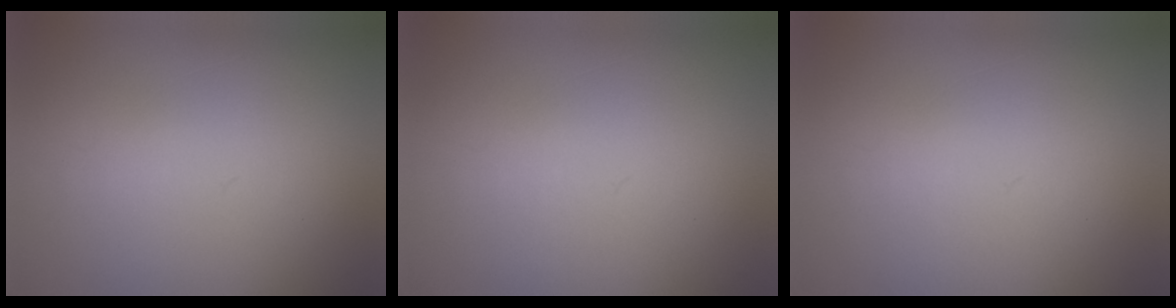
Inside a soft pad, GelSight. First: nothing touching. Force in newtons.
{"total": 1.1}
{"total": 1.0}